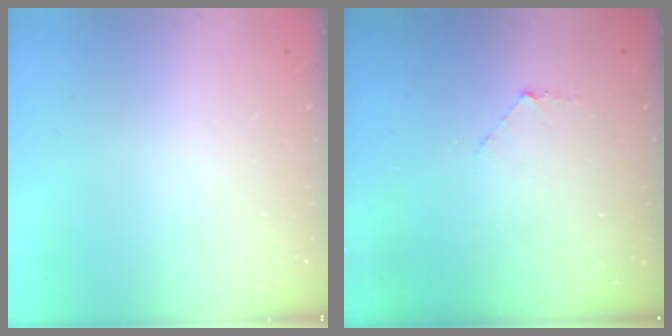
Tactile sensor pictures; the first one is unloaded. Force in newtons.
{"total": 3.5, "press": 3.5, "slide": 0.3}